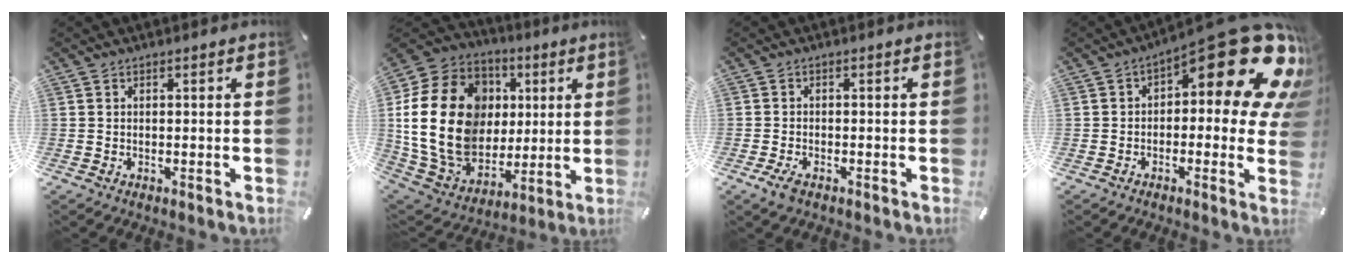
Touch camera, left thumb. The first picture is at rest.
{"total": 26.7, "force": [3.8, 20.6, 16.5], "torque": [-0.341, -0.008, 0.088]}
{"total": 2.9, "force": [-1.8, 1.3, 1.8], "torque": [-0.042, 0.002, -0.036]}
{"total": 19.7, "force": [10.4, 7.3, 15.0], "torque": [-0.184, -0.087, 0.172]}